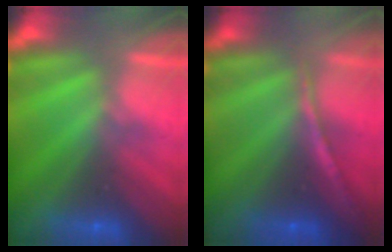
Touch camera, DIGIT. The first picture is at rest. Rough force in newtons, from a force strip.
{"total": 1.4}